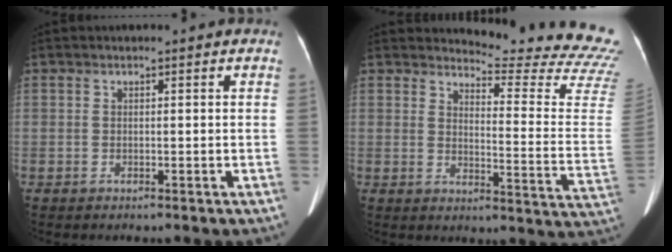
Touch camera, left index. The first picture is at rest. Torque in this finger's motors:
{"motor_torque": [0.11, -0.78, -0.02, -0.02]}